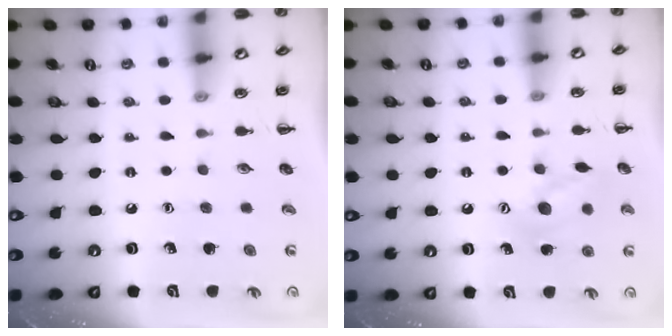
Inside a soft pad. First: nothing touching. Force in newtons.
{"total": 11.4, "press": 11.4, "slide": 0.6}